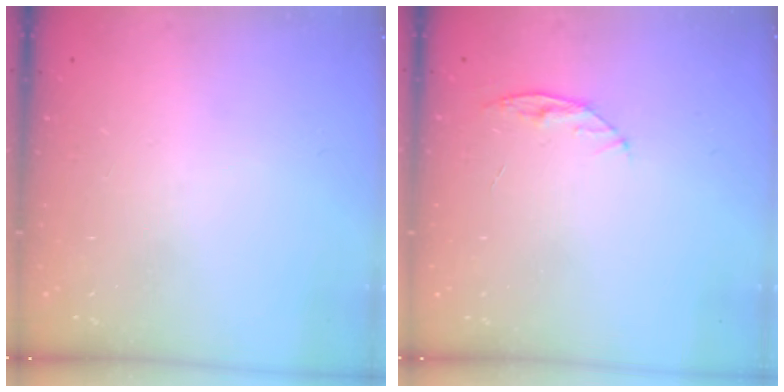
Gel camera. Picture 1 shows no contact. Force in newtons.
{"total": 5.1, "press": 5.1, "slide": 0.5}